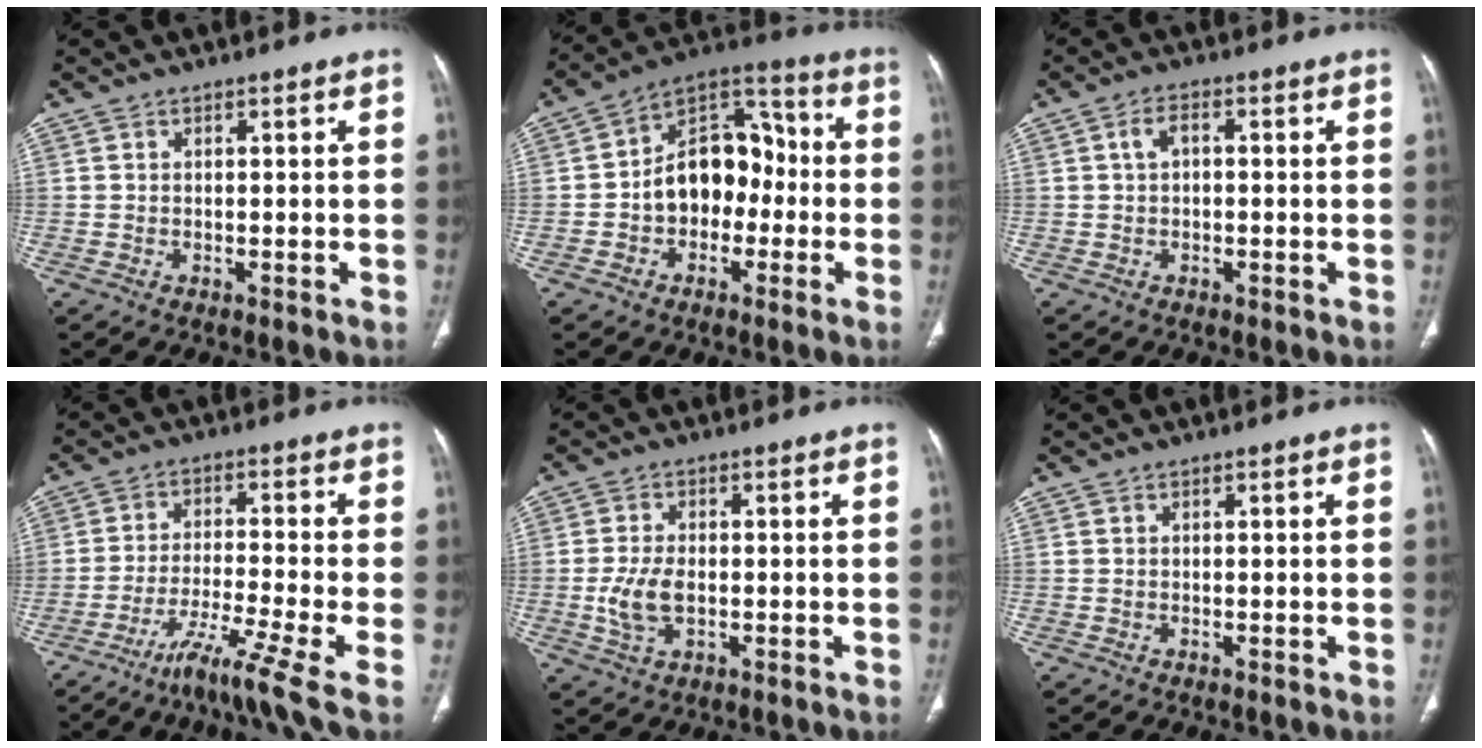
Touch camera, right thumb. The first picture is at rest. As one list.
[{"total": 14.1, "force": [-1.7, 10.0, 9.7], "torque": [-0.111, 0.049, -0.039]}, {"total": 2.9, "force": [0.3, 1.7, 2.3], "torque": [-0.040, 0.010, 0.002]}, {"total": 10.8, "force": [-6.1, -0.3, 9.0], "torque": [-0.178, 0.017, -0.109]}, {"total": 5.9, "force": [-0.8, 3.4, 4.7], "torque": [-0.104, 0.001, -0.013]}, {"total": 0.0}]